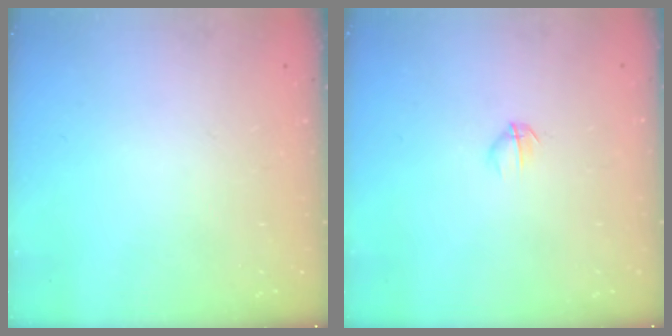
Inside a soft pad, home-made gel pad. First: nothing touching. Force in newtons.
{"total": 2.7, "press": 2.6, "slide": 0.8}